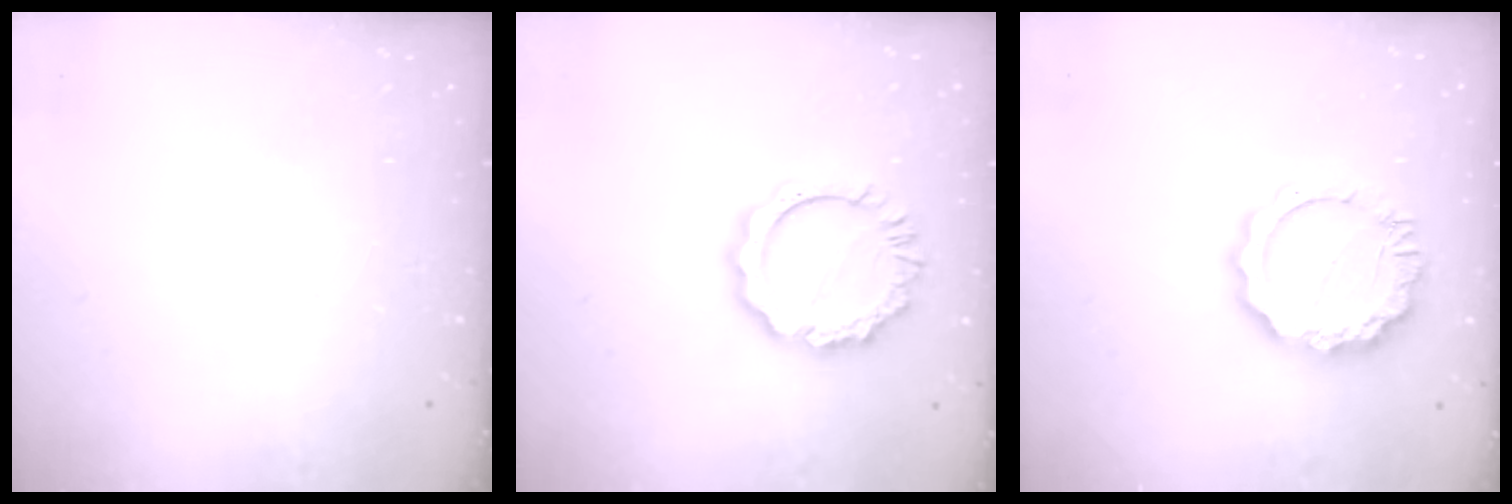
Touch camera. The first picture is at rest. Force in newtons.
{"total": 11.7, "press": 11.7, "slide": 1.0}
{"total": 12.2, "press": 12.1, "slide": 0.7}